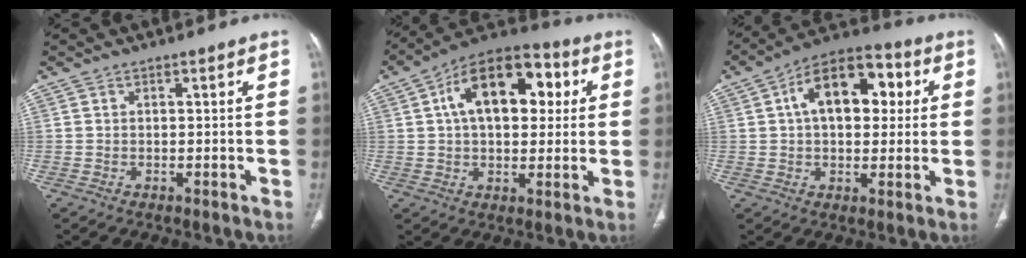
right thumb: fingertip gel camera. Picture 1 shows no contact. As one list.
[{"total": 17.9, "force": [4.3, 10.4, 13.9], "torque": [-0.183, 0.020, 0.059]}, {"total": 15.4, "force": [3.5, 9.1, 11.9], "torque": [-0.155, 0.023, 0.048]}]